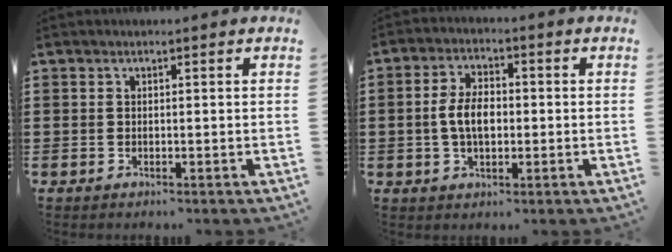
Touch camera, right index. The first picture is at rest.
{"total": 5.8, "force": [-0.5, 3.3, 4.7], "torque": [-0.111, 0.002, -0.017]}